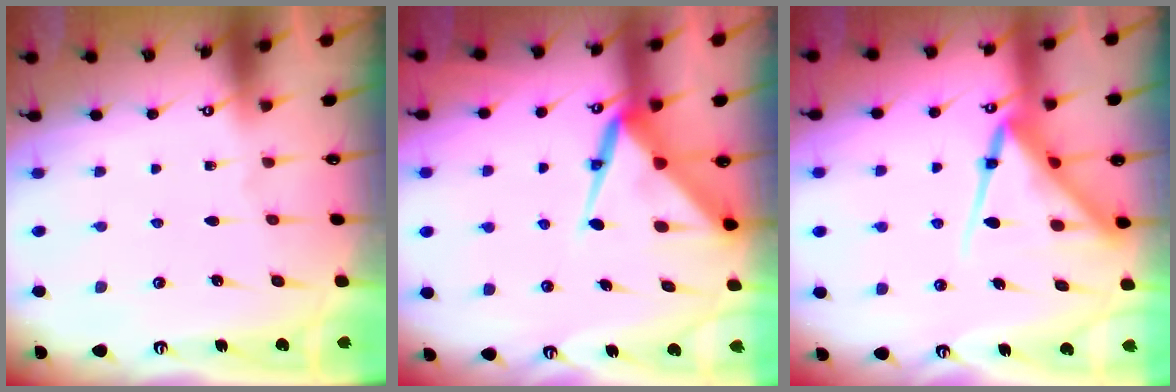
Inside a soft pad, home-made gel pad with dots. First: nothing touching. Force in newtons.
{"total": 10.1, "press": 10.0, "slide": 1.0}
{"total": 13.6, "press": 13.5, "slide": 1.2}